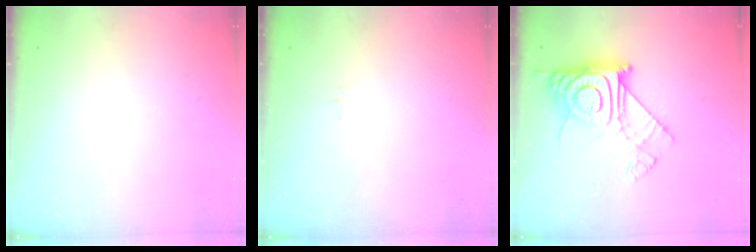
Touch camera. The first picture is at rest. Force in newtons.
{"total": 4.0, "press": 3.9, "slide": 0.3}
{"total": 16.0, "press": 15.9, "slide": 1.3}